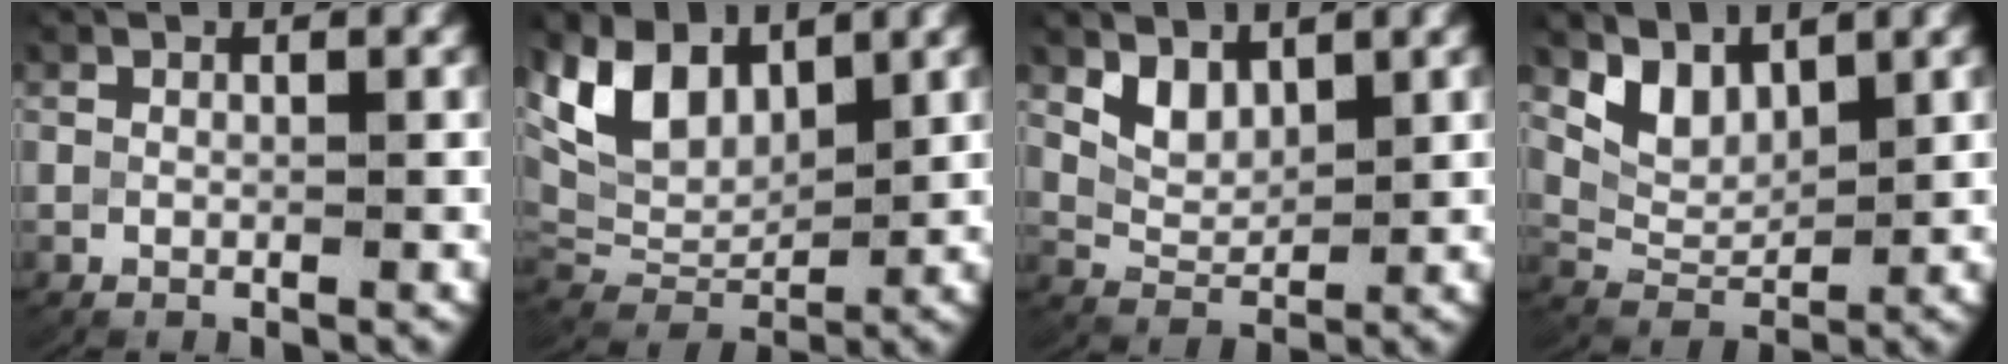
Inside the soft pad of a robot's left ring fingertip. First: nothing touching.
{"total": 9.6, "force": [3.2, 6.8, 5.9], "torque": [-0.136, -0.013, 0.062]}
{"total": 3.1, "force": [1.8, 2.0, 1.5], "torque": [-0.046, -0.013, 0.039]}
{"total": 5.4, "force": [2.5, 3.8, 3.0], "torque": [-0.073, -0.008, 0.050]}